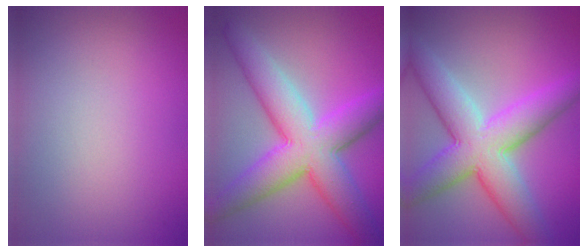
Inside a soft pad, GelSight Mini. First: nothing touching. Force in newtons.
{"total": 9.6, "press": 9.6, "slide": 0.3}
{"total": 9.2, "press": 9.2, "slide": 0.2}